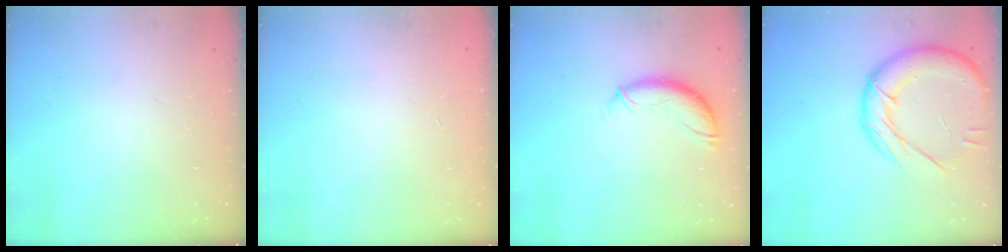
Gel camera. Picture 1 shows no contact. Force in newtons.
{"total": 0.5, "press": 0.5, "slide": 0.1}
{"total": 10.5, "press": 10.4, "slide": 1.1}
{"total": 18.0, "press": 17.8, "slide": 2.5}